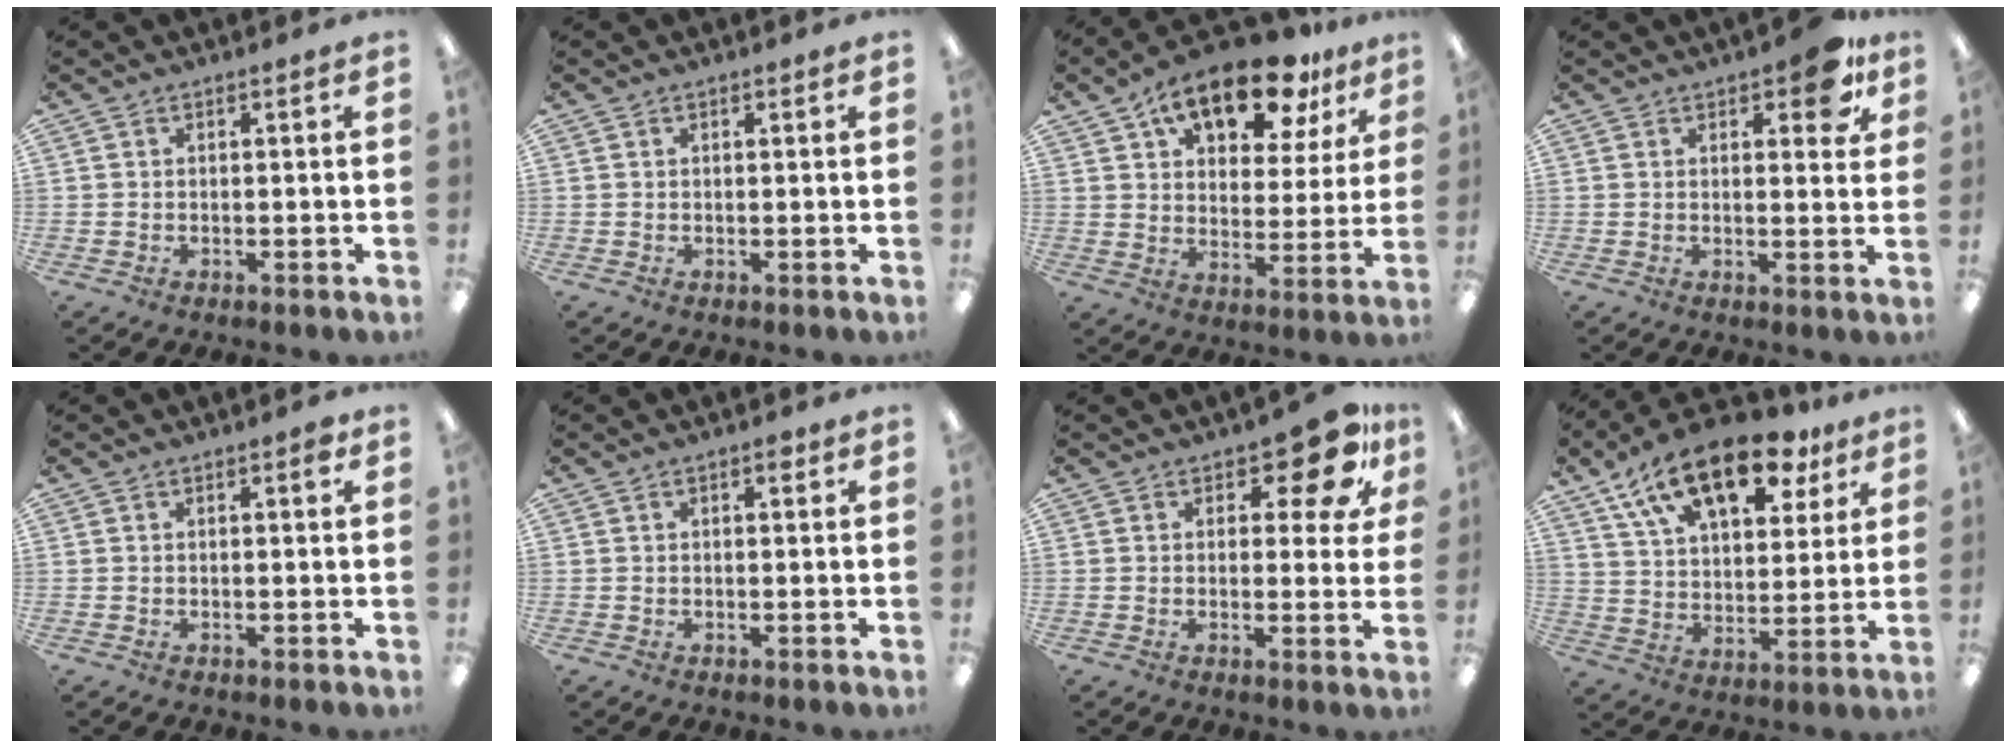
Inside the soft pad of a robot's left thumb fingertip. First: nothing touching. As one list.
[{"total": 0.6, "force": [0.3, 0.3, 0.4], "torque": [-0.009, 0.003, 0.005]}, {"total": 17.3, "force": [12.3, 7.5, 9.4], "torque": [-0.142, -0.068, 0.210]}, {"total": 7.7, "force": [4.6, 3.4, 5.1], "torque": [-0.053, -0.019, 0.074]}, {"total": 1.7, "force": [0.9, 0.4, 1.4], "torque": [-0.021, -0.001, 0.012]}, {"total": 2.0, "force": [0.9, 0.9, 1.6], "torque": [-0.016, -0.002, 0.012]}, {"total": 10.9, "force": [5.9, 4.9, 7.9], "torque": [-0.092, -0.026, 0.098]}, {"total": 19.4, "force": [12.7, 9.2, 11.3], "torque": [-0.193, -0.059, 0.221]}]